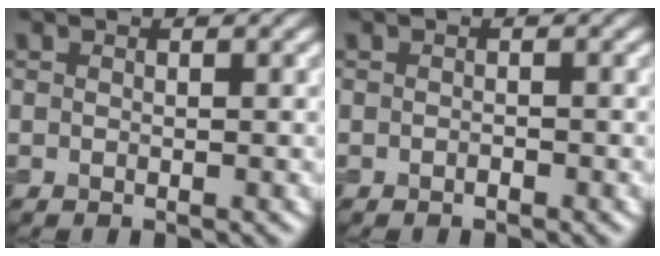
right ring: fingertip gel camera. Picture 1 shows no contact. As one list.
[{"total": 0.5, "force": [-0.4, 0.2, 0.3], "torque": [-0.005, 0.001, -0.007]}]